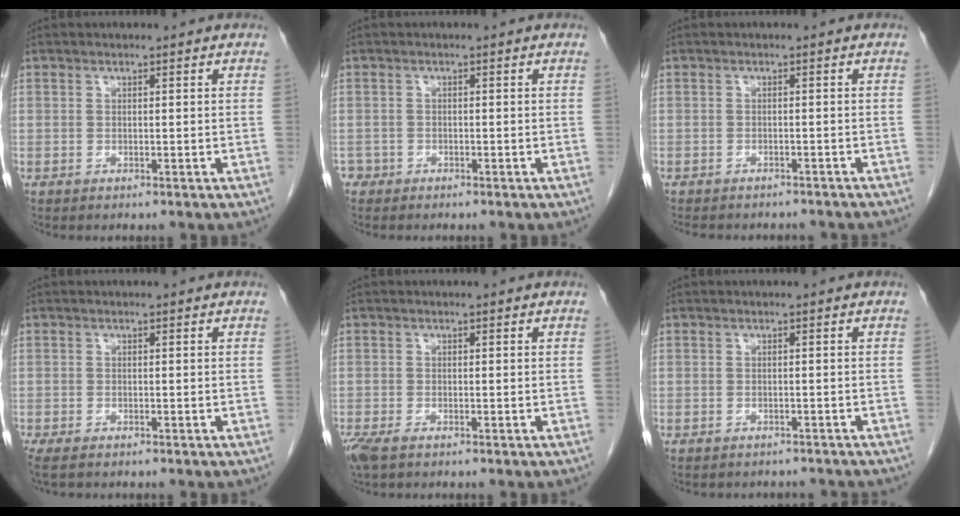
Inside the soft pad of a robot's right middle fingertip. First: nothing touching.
{"total": 1.2, "force": [-0.9, 0.8, -0.1], "torque": [-0.003, 0.004, -0.014]}
{"total": 9.5, "force": [-8.4, 3.1, 3.3], "torque": [-0.053, 0.002, -0.095]}
{"total": 3.0, "force": [-2.4, 1.0, 1.6], "torque": [-0.031, -0.010, -0.036]}
{"total": 2.8, "force": [-2.0, 0.8, 1.9], "torque": [-0.042, -0.010, -0.035]}
{"total": 4.4, "force": [-4.1, 1.4, 0.9], "torque": [-0.008, -0.003, -0.045]}